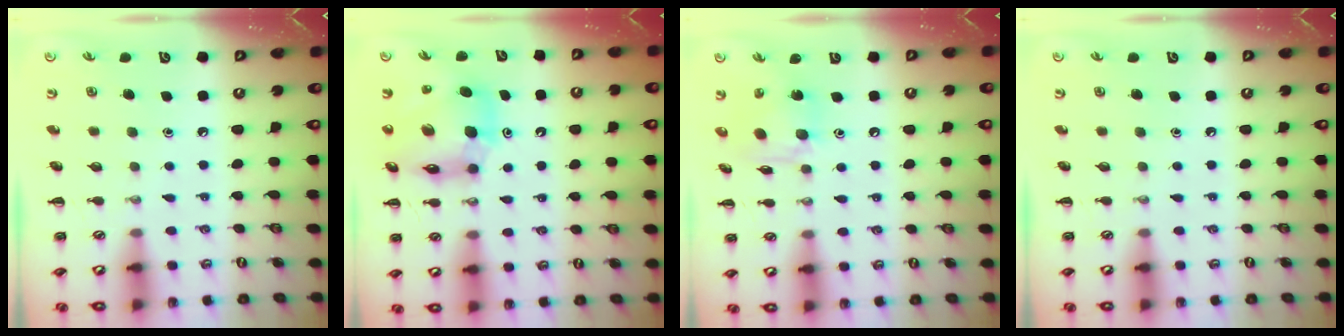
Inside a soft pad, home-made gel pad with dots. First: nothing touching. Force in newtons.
{"total": 11.7, "press": 11.1, "slide": 3.5}
{"total": 8.4, "press": 8.4, "slide": 0.7}
{"total": 0.0}